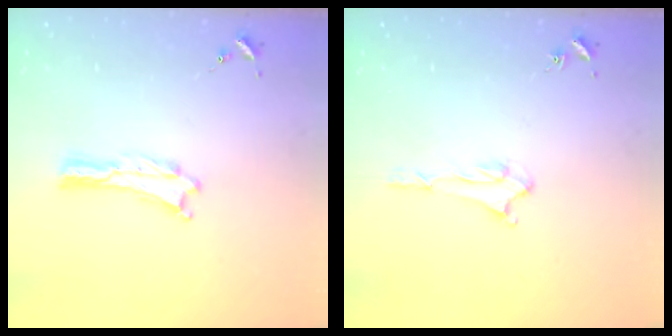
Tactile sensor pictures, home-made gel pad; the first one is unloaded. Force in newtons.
{"total": 1.5, "press": 1.5, "slide": 0.2}